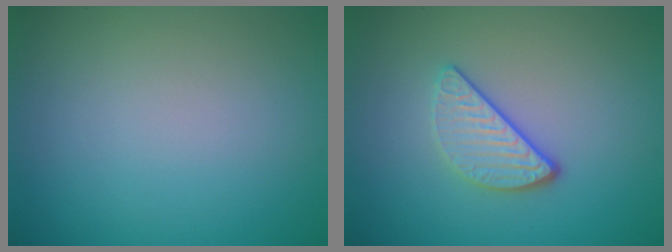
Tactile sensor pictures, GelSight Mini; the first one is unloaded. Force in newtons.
{"total": 3.2, "press": 2.5, "slide": 1.9}